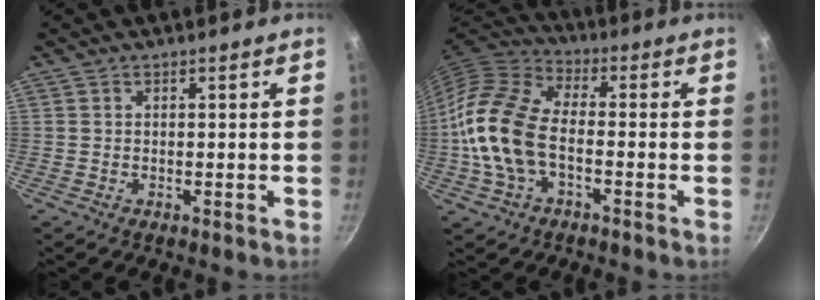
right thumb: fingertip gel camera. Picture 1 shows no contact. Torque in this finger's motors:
{"motor_torque": [-0.48, 1.47, 1.89, -0.08, 0.53]}